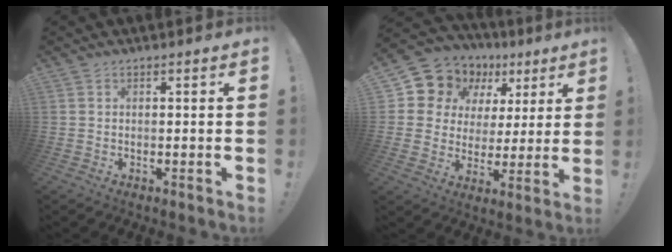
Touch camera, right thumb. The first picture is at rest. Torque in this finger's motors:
{"motor_torque": [0.37, 0.40, 0.29, -0.10, 0.07]}